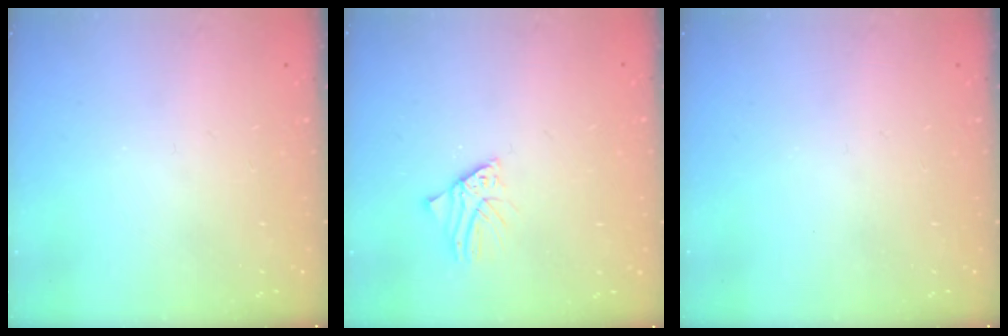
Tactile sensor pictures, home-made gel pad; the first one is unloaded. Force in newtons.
{"total": 2.0, "press": 2.0, "slide": 0.2}
{"total": 0.0}